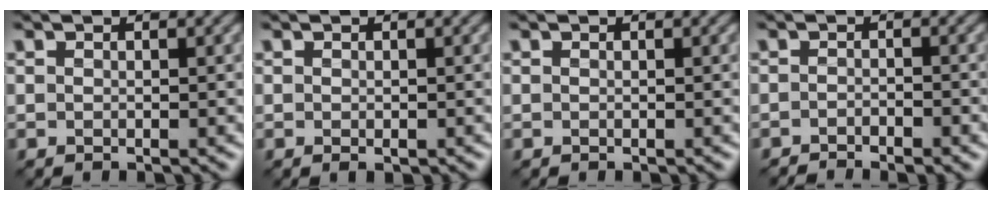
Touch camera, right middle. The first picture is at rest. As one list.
[{"total": 0.5, "force": [-0.2, 0.2, 0.4], "torque": [-0.008, 0.001, -0.004]}, {"total": 0.0}, {"total": 2.2, "force": [-1.9, 0.0, 1.0], "torque": [-0.025, 0.000, -0.035]}]